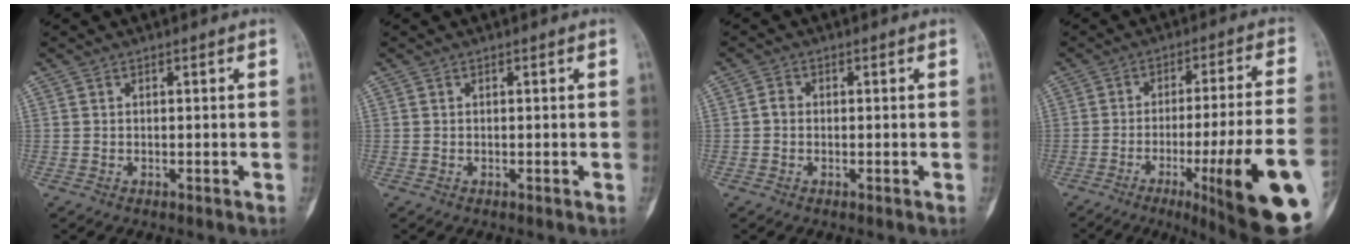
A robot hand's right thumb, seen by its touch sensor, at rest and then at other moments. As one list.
[{"total": 0.0}, {"total": 1.4, "force": [-0.2, 1.2, 0.8], "torque": [-0.009, 0.004, -0.007]}, {"total": 22.3, "force": [-8.0, 2.1, 20.7], "torque": [-0.244, 0.006, -0.108]}]